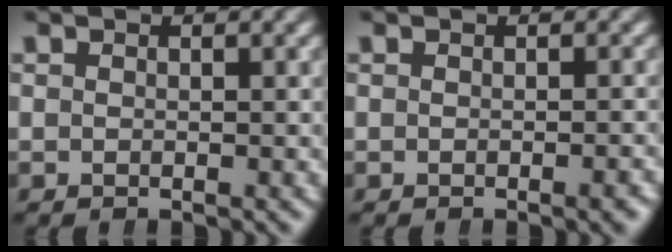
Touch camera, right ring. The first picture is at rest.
{"total": 0.6, "force": [-0.3, -0.2, 0.4], "torque": [-0.003, 0.005, -0.005]}